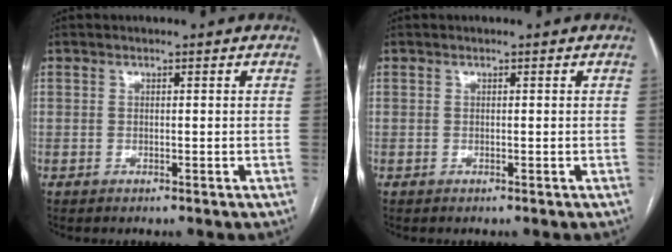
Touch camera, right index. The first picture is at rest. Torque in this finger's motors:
{"motor_torque": [0.00, 0.00, 0.00, 0.00]}